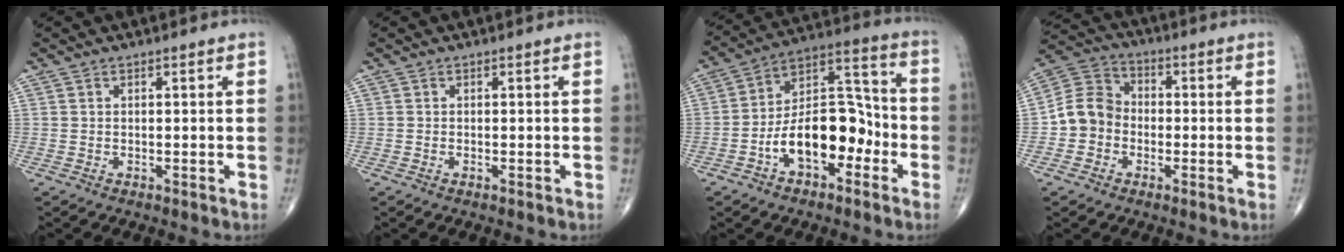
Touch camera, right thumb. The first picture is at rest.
{"total": 0.0}
{"total": 16.3, "force": [-5.4, 9.1, 12.3], "torque": [-0.178, 0.061, -0.095]}
{"total": 8.4, "force": [-1.8, 7.3, 3.7], "torque": [-0.051, 0.034, -0.047]}